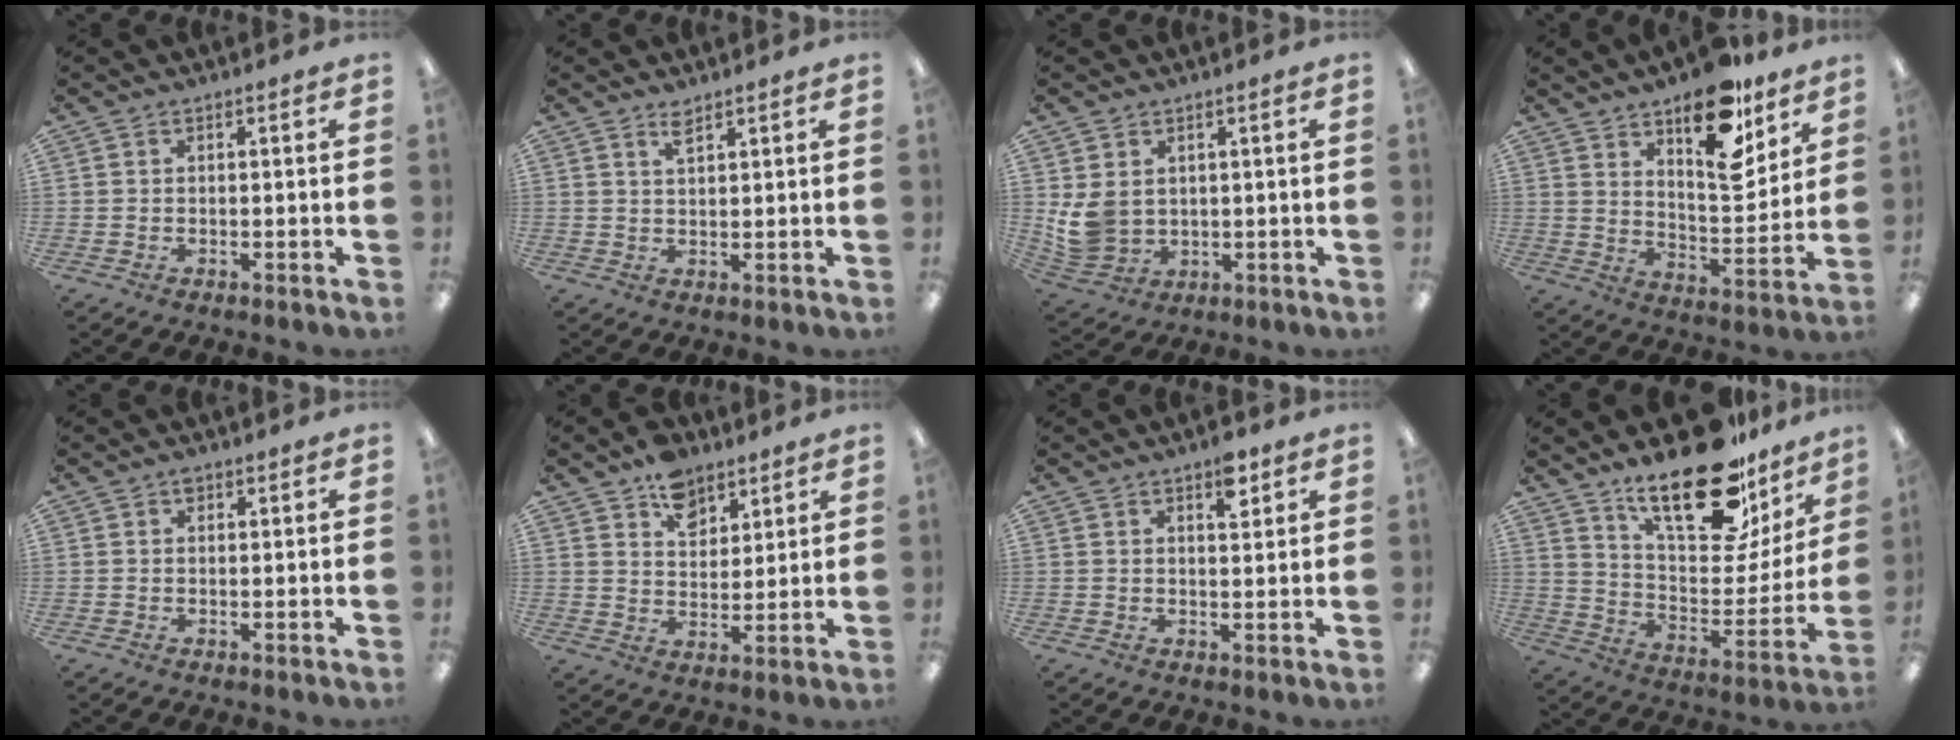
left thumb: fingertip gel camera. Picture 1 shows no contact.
{"total": 2.8, "force": [2.3, 0.7, 1.5], "torque": [-0.027, -0.004, 0.041]}
{"total": 8.0, "force": [1.7, 6.6, 4.3], "torque": [-0.102, -0.003, 0.038]}
{"total": 17.2, "force": [12.1, 6.9, 10.1], "torque": [-0.130, -0.077, 0.202]}
{"total": 1.4, "force": [0.9, 0.9, 0.6], "torque": [-0.006, -0.003, 0.015]}
{"total": 9.2, "force": [6.4, 5.8, 3.0], "torque": [-0.039, -0.035, 0.118]}
{"total": 5.4, "force": [3.4, 2.4, 3.4], "torque": [-0.034, -0.016, 0.052]}
{"total": 25.9, "force": [18.4, 10.5, 14.8], "torque": [-0.220, -0.117, 0.312]}